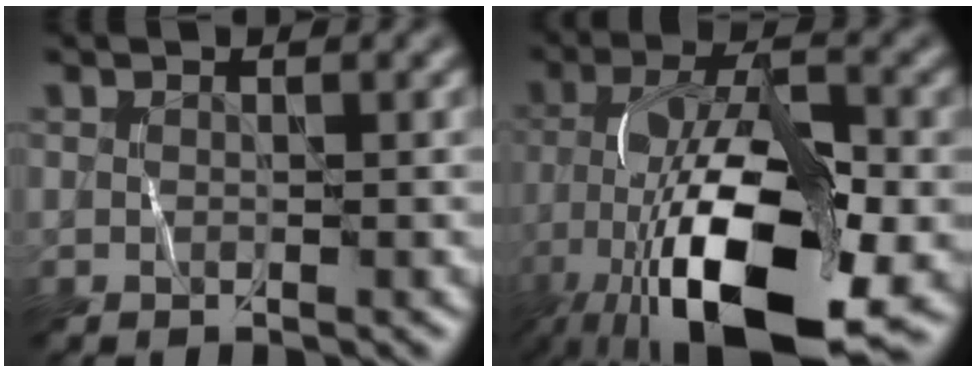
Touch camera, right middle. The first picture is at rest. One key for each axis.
{"total": 17.0, "fx": -7.0, "fy": 6.7, "fz": 13.9, "tx": -0.243, "ty": -0.006, "tz": -0.126}